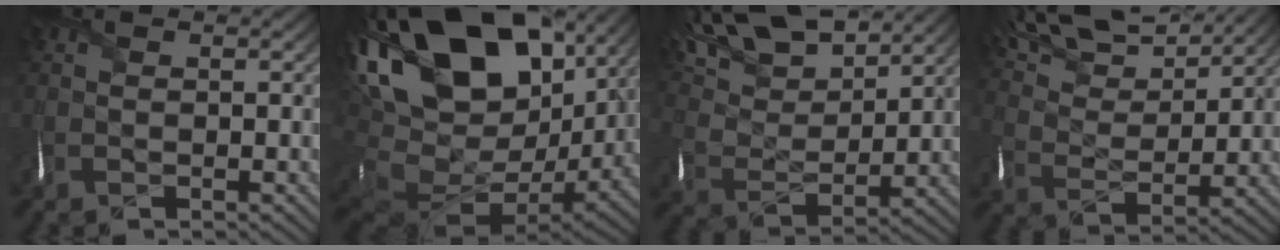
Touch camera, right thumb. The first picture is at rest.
{"total": 23.2, "force": [7.0, 14.1, 17.0], "torque": [-0.362, -0.006, 0.152]}
{"total": 14.6, "force": [11.0, 5.4, 7.9], "torque": [-0.198, 0.026, 0.170]}
{"total": 13.2, "force": [10.5, 4.4, 6.5], "torque": [-0.163, 0.010, 0.162]}